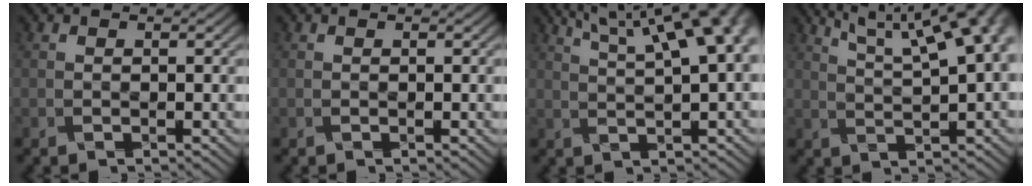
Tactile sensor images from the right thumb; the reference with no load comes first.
{"total": 0.0}
{"total": 15.2, "force": [7.0, 5.2, 12.5], "torque": [-0.162, 0.059, 0.087]}
{"total": 15.8, "force": [7.6, 5.4, 12.7], "torque": [-0.169, 0.056, 0.102]}